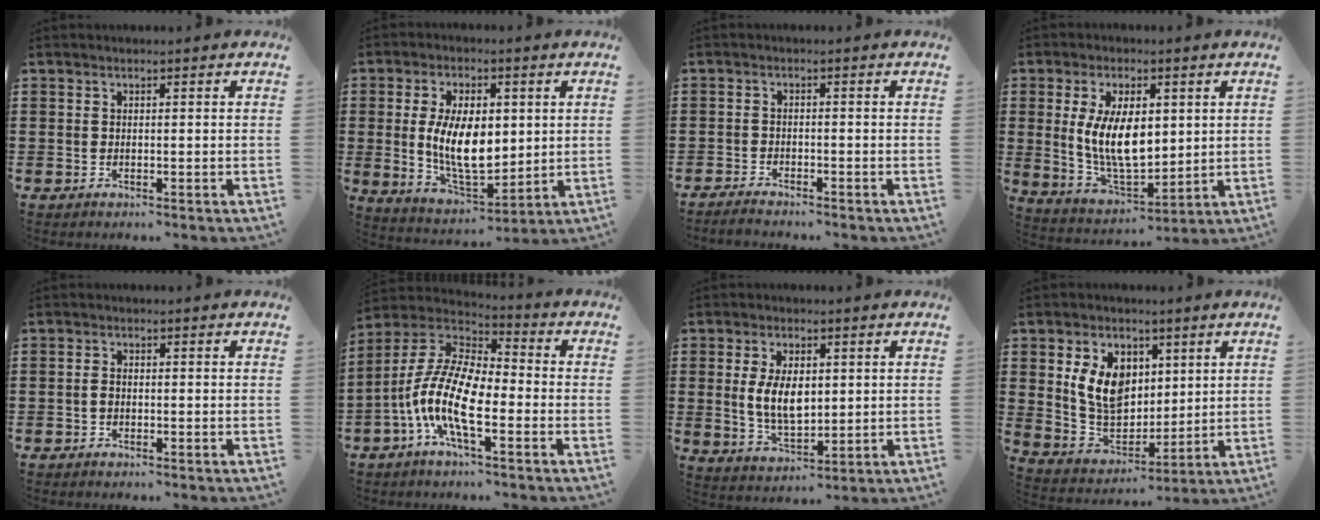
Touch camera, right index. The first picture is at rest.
{"total": 11.0, "force": [1.0, 5.8, 9.2], "torque": [-0.176, 0.002, 0.017]}
{"total": 1.6, "force": [-1.6, 0.1, -0.1], "torque": [-0.004, 0.004, -0.033]}
{"total": 10.5, "force": [1.5, 5.5, 8.8], "torque": [-0.188, -0.002, 0.024]}
{"total": 1.0, "force": [-0.4, 0.5, 0.7], "torque": [-0.016, -0.001, -0.008]}
{"total": 12.6, "force": [-4.2, 4.6, 11.0], "torque": [-0.270, -0.019, -0.092]}
{"total": 7.2, "force": [0.8, 3.9, 6.0], "torque": [-0.117, 0.007, 0.012]}
{"total": 9.3, "force": [3.0, 6.8, 5.5], "torque": [-0.135, 0.010, 0.055]}